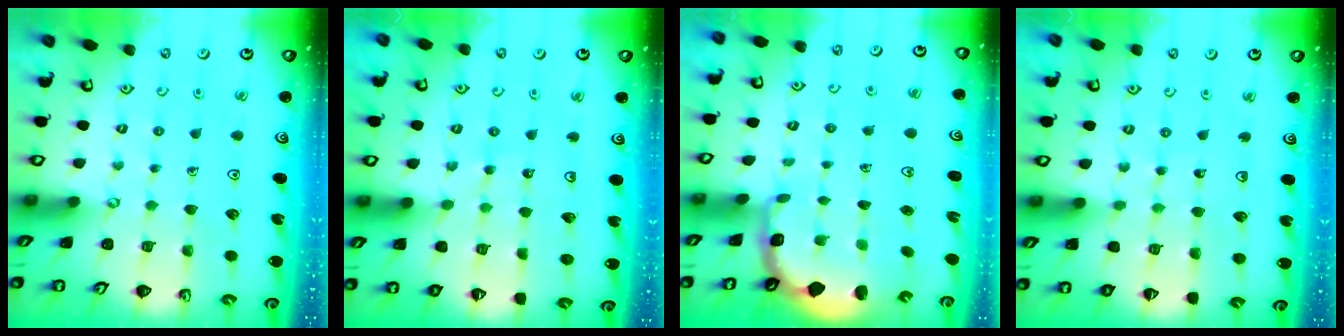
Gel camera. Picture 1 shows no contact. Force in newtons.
{"total": 8.6, "press": 8.6, "slide": 1.0}
{"total": 2.2, "press": 1.9, "slide": 1.1}
{"total": 3.5, "press": 3.5, "slide": 0.3}